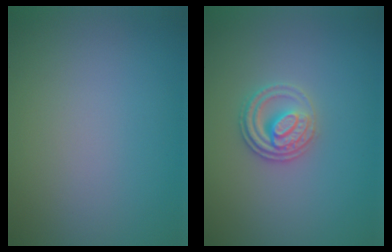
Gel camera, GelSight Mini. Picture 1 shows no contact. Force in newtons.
{"total": 2.7, "press": 2.5, "slide": 0.9}